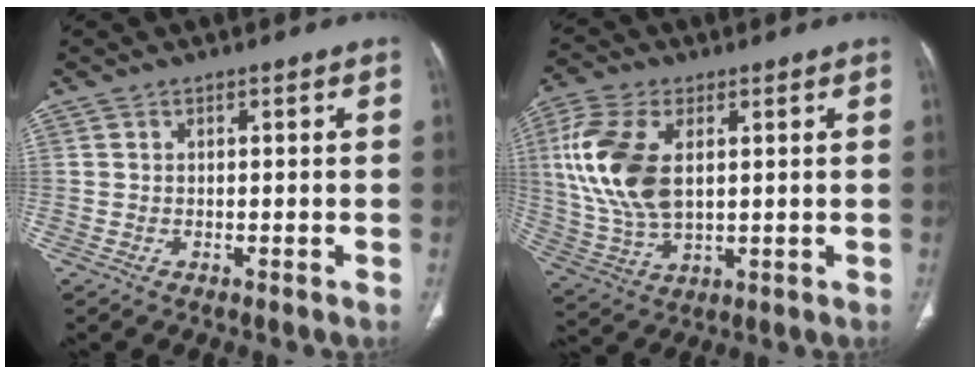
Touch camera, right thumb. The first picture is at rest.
{"total": 15.5, "force": [3.1, 8.7, 12.5], "torque": [-0.275, -0.005, 0.065]}